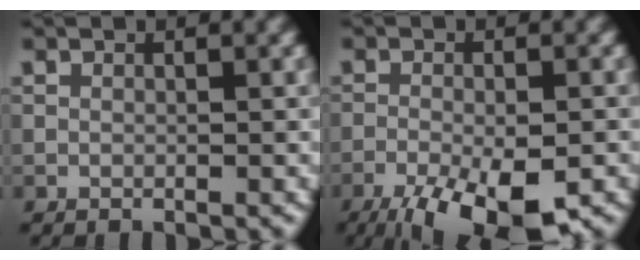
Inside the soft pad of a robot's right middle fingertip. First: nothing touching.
{"total": 9.6, "force": [-6.0, 3.0, 6.9], "torque": [-0.124, -0.027, -0.097]}